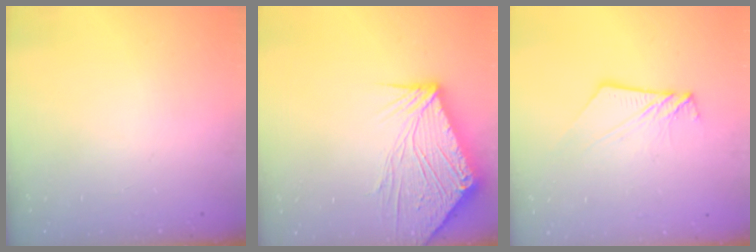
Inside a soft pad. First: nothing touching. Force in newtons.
{"total": 15.8, "press": 15.7, "slide": 2.1}
{"total": 9.0, "press": 8.9, "slide": 0.8}